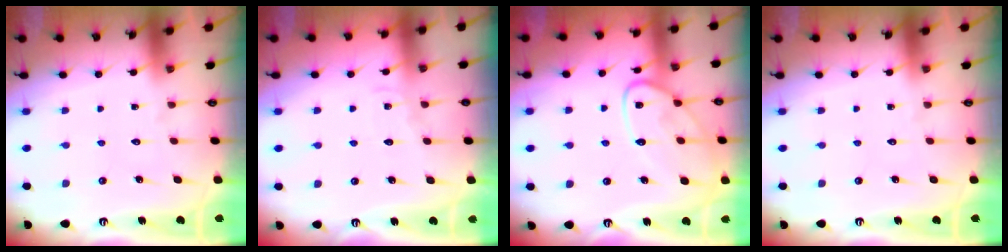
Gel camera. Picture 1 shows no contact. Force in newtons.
{"total": 6.9, "press": 6.8, "slide": 0.6}
{"total": 12.9, "press": 12.9, "slide": 1.0}
{"total": 0.0}